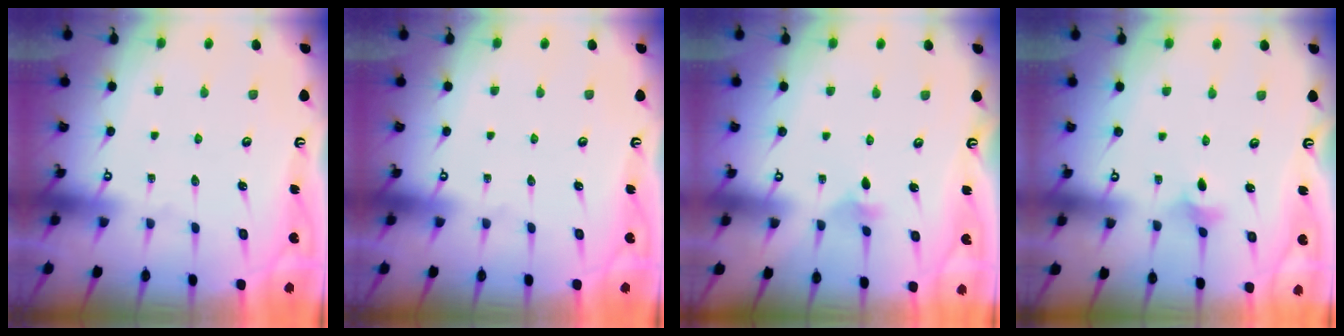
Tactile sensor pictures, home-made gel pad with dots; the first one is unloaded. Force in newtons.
{"total": 0.0}
{"total": 2.8, "press": 2.7, "slide": 0.7}
{"total": 3.3, "press": 3.2, "slide": 0.6}